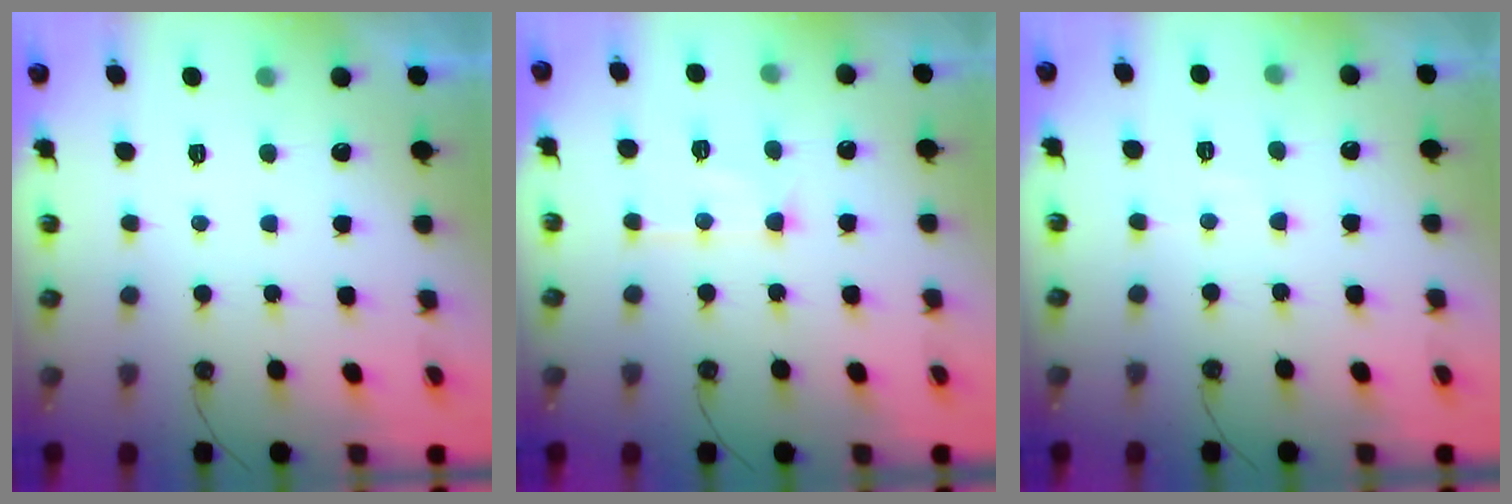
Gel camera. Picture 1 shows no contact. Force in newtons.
{"total": 10.0, "press": 10.0, "slide": 0.6}
{"total": 5.2, "press": 5.2, "slide": 0.7}